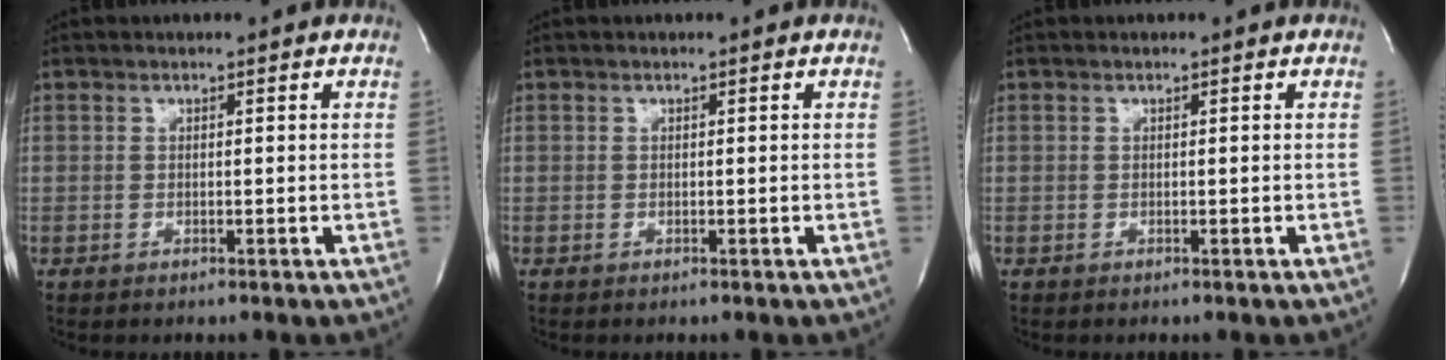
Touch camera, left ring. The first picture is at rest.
{"total": 0.0}
{"total": 0.0}